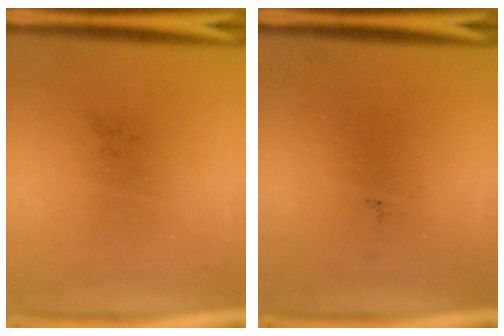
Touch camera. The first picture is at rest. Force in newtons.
{"total": 0.0}